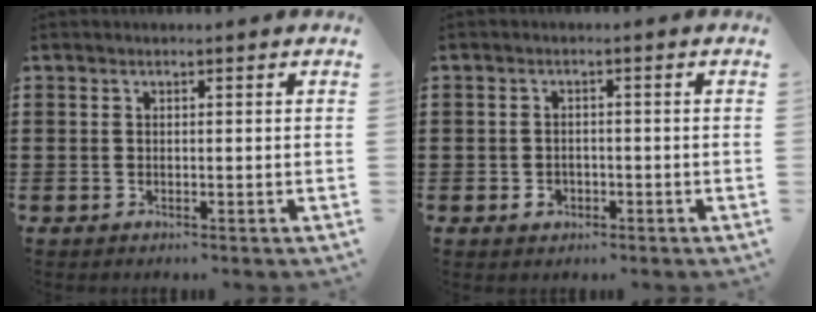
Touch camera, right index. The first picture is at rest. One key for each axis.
{"total": 1.7, "fx": -0.8, "fy": 1.2, "fz": 0.9, "tx": -0.020, "ty": 0.000, "tz": -0.017}